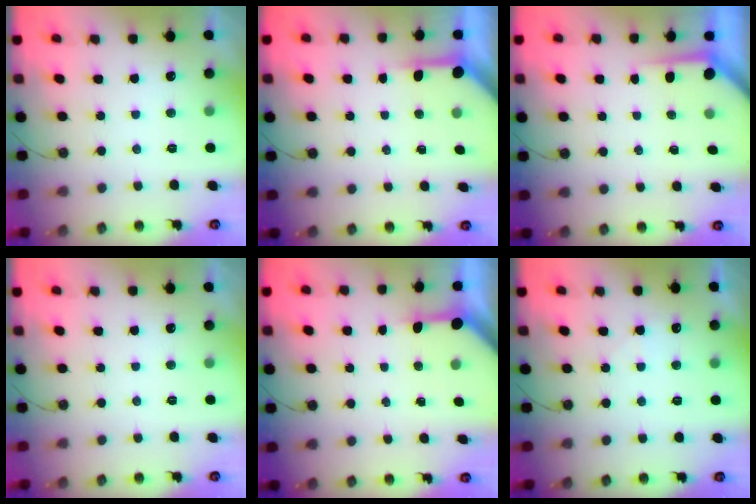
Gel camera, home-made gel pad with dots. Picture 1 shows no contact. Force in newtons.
{"total": 3.8, "press": 3.8, "slide": 0.5}
{"total": 3.5, "press": 3.5, "slide": 0.4}
{"total": 0.0}
{"total": 3.4, "press": 3.4, "slide": 0.4}
{"total": 4.9, "press": 4.9, "slide": 0.6}